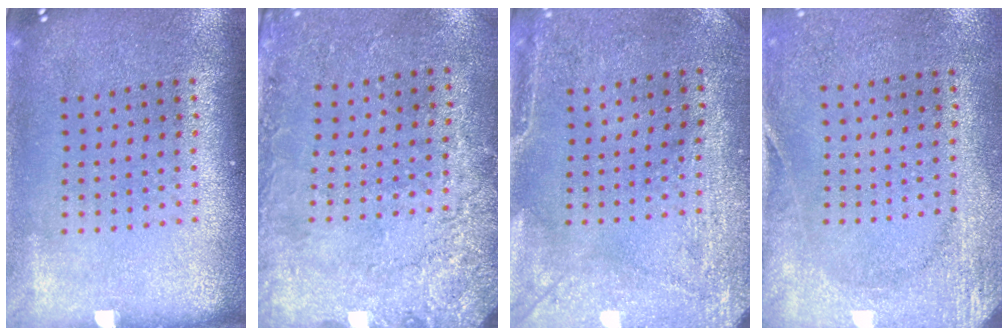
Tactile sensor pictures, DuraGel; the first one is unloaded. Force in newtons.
{"total": 2.7, "press": 2.0, "slide": 1.8}
{"total": 3.0, "press": 2.3, "slide": 1.8}
{"total": 2.7, "press": 2.1, "slide": 1.7}